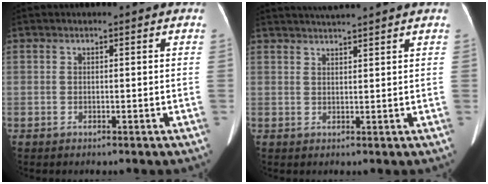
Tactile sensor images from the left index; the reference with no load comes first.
{"total": 5.3, "force": [4.9, -1.0, 1.9], "torque": [-0.030, 0.022, 0.075]}